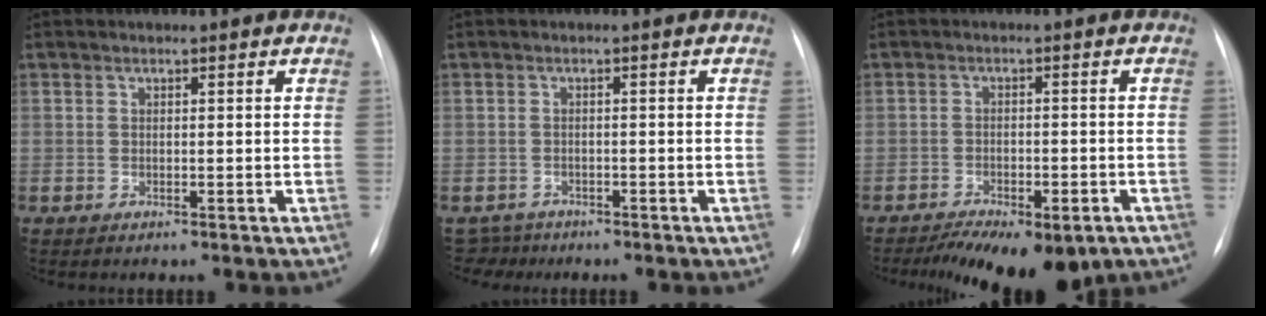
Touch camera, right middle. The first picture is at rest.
{"total": 2.8, "force": [-2.3, 1.1, -1.0], "torque": [0.017, -0.002, -0.040]}
{"total": 12.8, "force": [-9.0, 5.0, 7.7], "torque": [-0.114, -0.006, -0.123]}